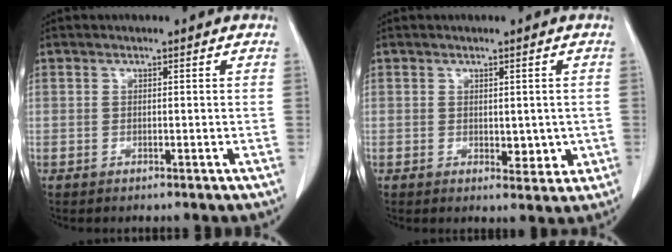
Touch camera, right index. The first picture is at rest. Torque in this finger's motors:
{"motor_torque": [0.28, 0.18, 0.15, 0.06]}